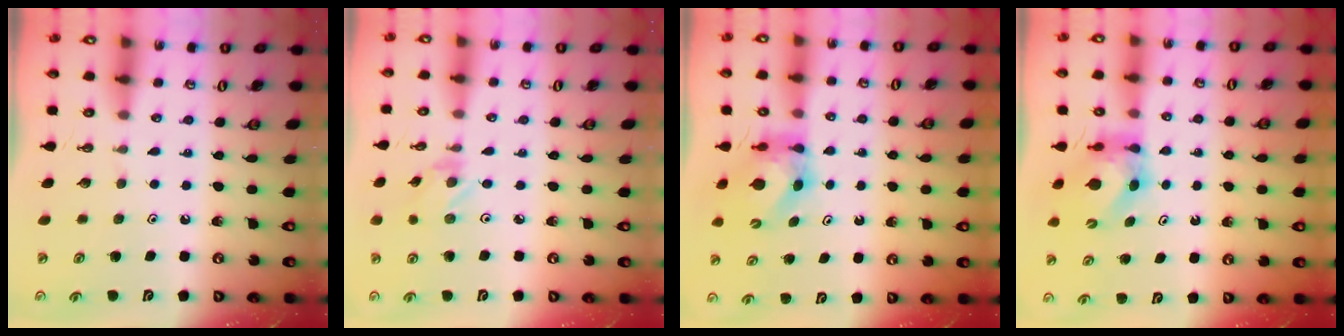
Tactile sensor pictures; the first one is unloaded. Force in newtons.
{"total": 0.5, "press": 0.5, "slide": 0.1}
{"total": 6.1, "press": 6.0, "slide": 0.7}
{"total": 6.1, "press": 6.0, "slide": 0.7}